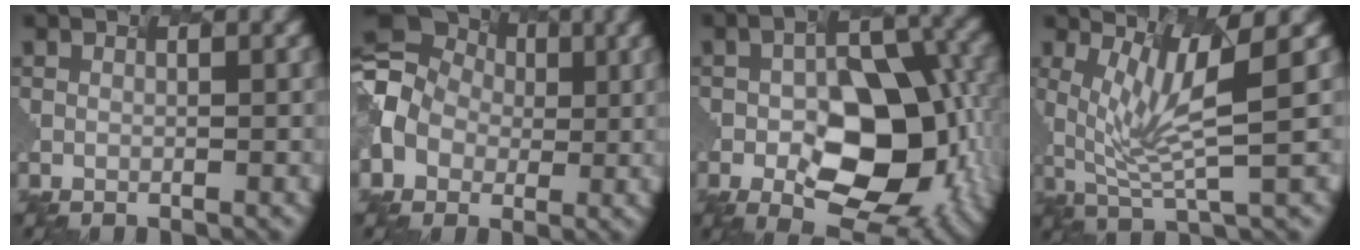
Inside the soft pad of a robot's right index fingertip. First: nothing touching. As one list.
[{"total": 10.8, "force": [-0.7, 9.6, 4.7], "torque": [-0.117, 0.021, -0.050]}, {"total": 11.0, "force": [-3.4, 6.3, 8.4], "torque": [-0.130, -0.007, -0.044]}, {"total": 5.1, "force": [0.9, 0.6, 5.0], "torque": [-0.109, -0.008, 0.031]}]